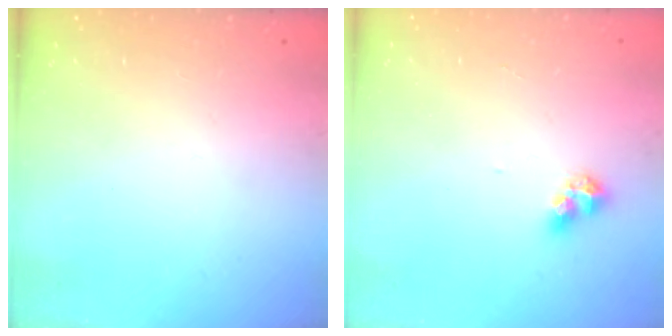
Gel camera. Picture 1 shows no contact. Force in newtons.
{"total": 6.7, "press": 6.7, "slide": 0.9}